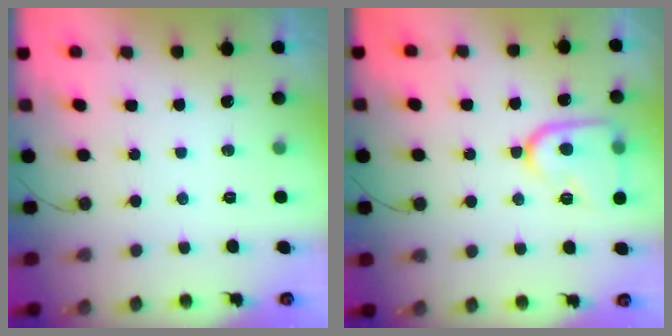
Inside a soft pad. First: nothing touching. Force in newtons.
{"total": 14.2, "press": 14.1, "slide": 1.4}